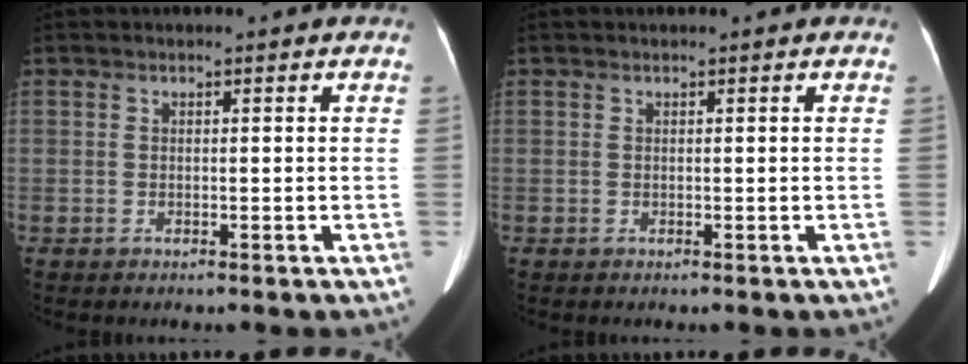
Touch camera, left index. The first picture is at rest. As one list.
[{"total": 0.0}]